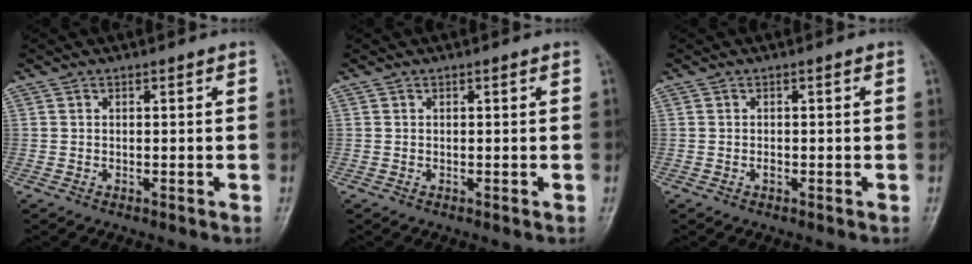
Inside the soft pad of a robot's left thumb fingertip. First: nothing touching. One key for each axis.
{"total": 0.0}
{"total": 0.6, "fx": -0.2, "fy": 0.3, "fz": 0.5, "tx": -0.006, "ty": 0.001, "tz": -0.004}